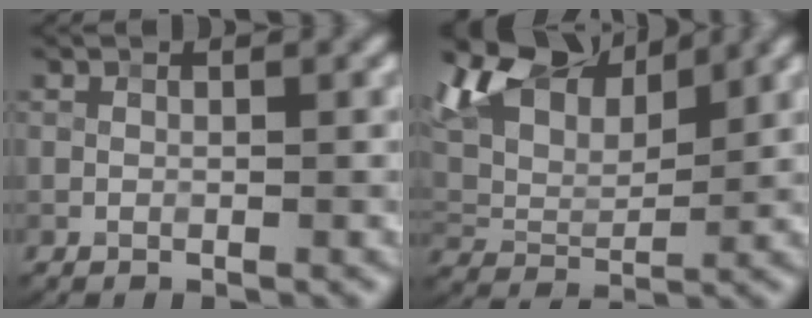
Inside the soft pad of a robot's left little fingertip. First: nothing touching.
{"total": 9.1, "force": [6.5, 4.0, 4.9], "torque": [-0.106, 0.021, 0.116]}